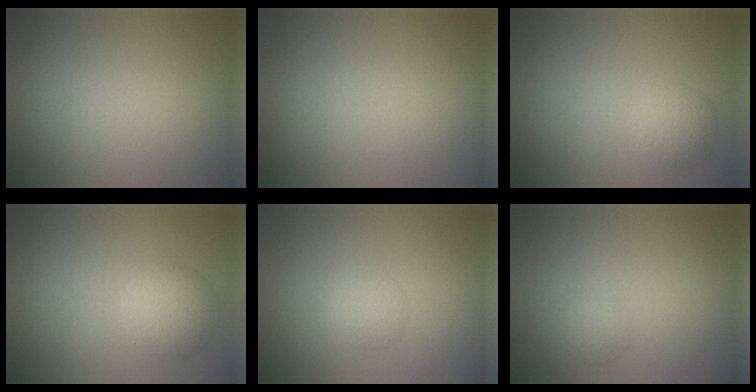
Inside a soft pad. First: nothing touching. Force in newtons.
{"total": 0.0}
{"total": 2.2, "press": 2.2, "slide": 0.1}
{"total": 2.8, "press": 2.8, "slide": 0.3}
{"total": 1.9, "press": 1.9, "slide": 0.0}
{"total": 1.1, "press": 1.1, "slide": 0.1}